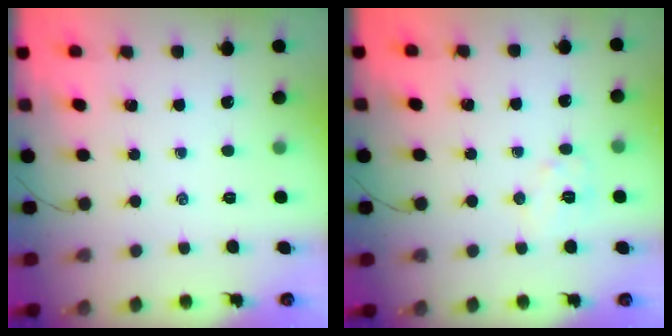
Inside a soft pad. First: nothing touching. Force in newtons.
{"total": 5.8, "press": 5.8, "slide": 0.6}